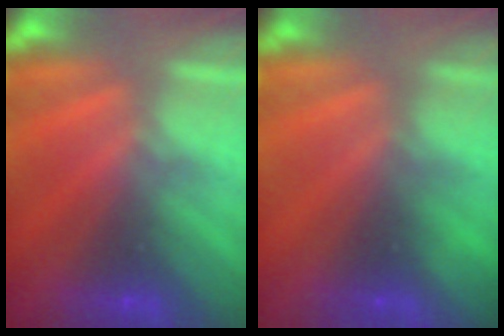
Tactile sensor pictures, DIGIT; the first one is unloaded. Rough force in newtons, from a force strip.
{"total": 6.7}